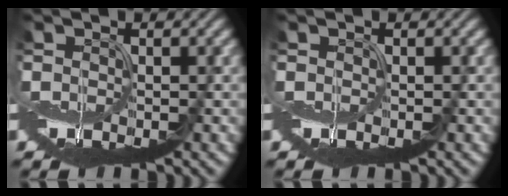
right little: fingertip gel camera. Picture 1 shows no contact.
{"total": 0.0}